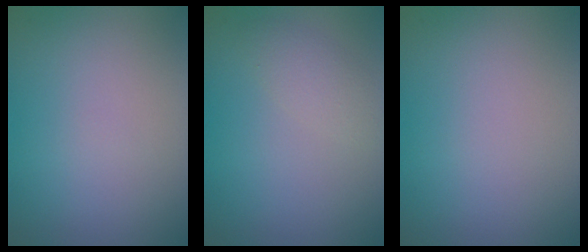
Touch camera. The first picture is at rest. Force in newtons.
{"total": 1.8, "press": 1.8, "slide": 0.1}
{"total": 0.0}